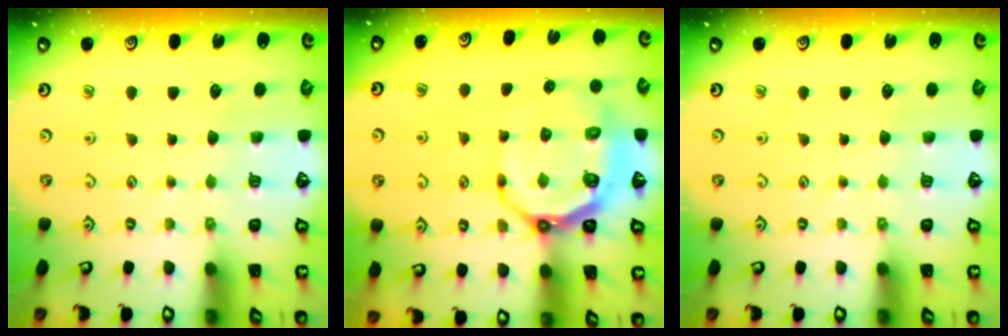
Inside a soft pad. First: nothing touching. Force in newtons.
{"total": 8.7, "press": 7.9, "slide": 3.8}
{"total": 0.0}